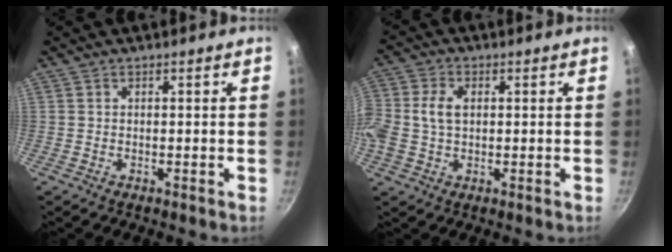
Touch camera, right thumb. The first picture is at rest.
{"total": 7.5, "force": [0.6, 5.2, 5.4], "torque": [-0.110, 0.017, 0.005]}